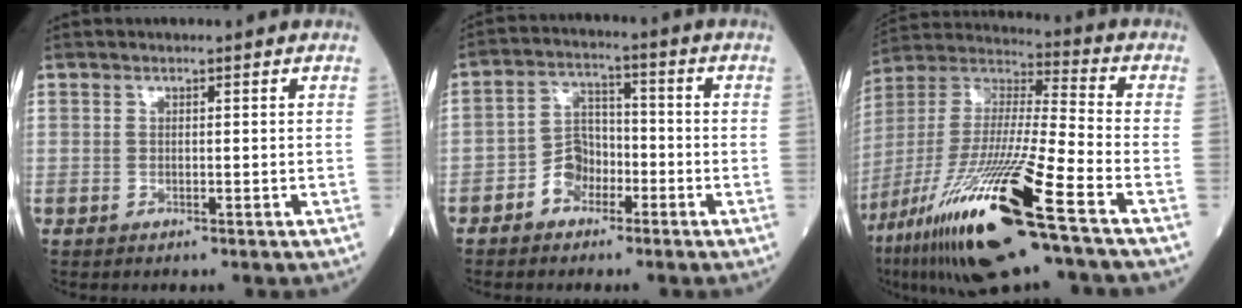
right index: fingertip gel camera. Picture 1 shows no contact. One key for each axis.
{"total": 5.4, "fx": -2.8, "fy": 3.9, "fz": 2.4, "tx": -0.041, "ty": 0.017, "tz": -0.056}
{"total": 24.7, "fx": -13.3, "fy": 1.5, "fz": 20.7, "tx": -0.420, "ty": -0.059, "tz": -0.246}